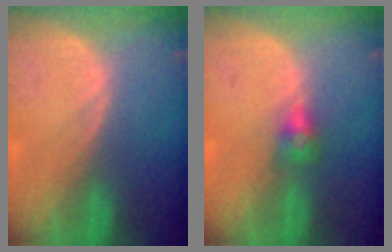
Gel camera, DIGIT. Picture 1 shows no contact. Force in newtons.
{"total": 2.8, "press": 2.5, "slide": 1.3}